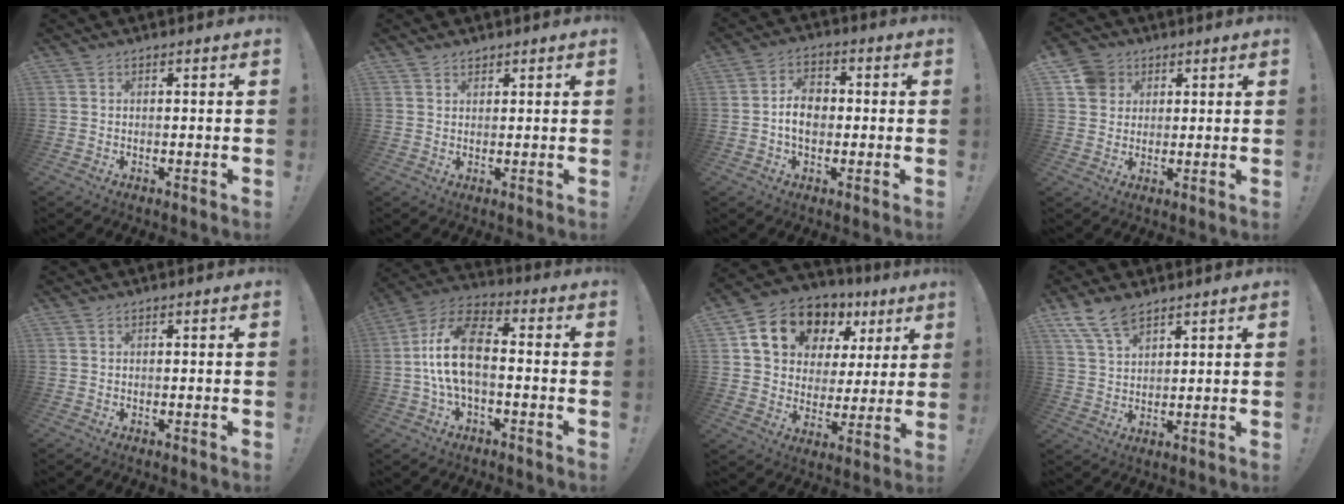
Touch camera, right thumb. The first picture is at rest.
{"total": 1.6, "force": [1.3, 0.8, 0.2], "torque": [-0.003, -0.004, 0.026]}
{"total": 8.1, "force": [-0.8, 5.6, 5.8], "torque": [-0.097, 0.010, -0.015]}
{"total": 6.9, "force": [2.9, 6.0, 1.7], "torque": [-0.025, -0.008, 0.058]}
{"total": 0.0}
{"total": 14.7, "force": [-1.1, 7.5, 12.6], "torque": [-0.245, 0.018, -0.016]}
{"total": 15.8, "force": [8.7, 10.8, 7.6], "torque": [-0.127, -0.041, 0.167]}
{"total": 8.0, "force": [6.0, 3.4, 4.0], "torque": [-0.082, -0.024, 0.116]}